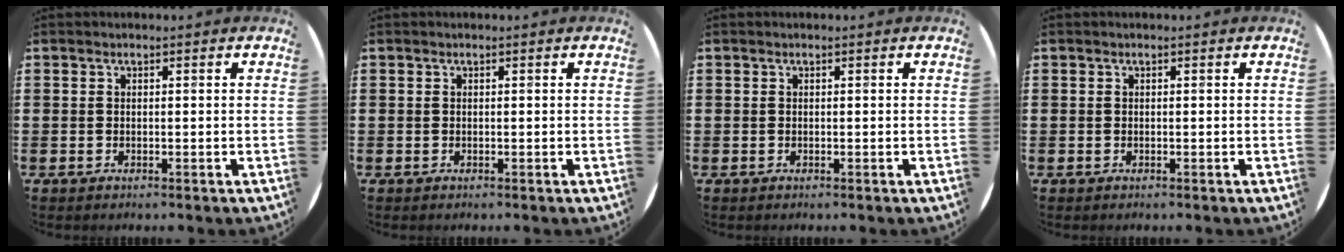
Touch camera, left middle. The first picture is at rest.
{"total": 0.0}
{"total": 0.0}
{"total": 0.0}